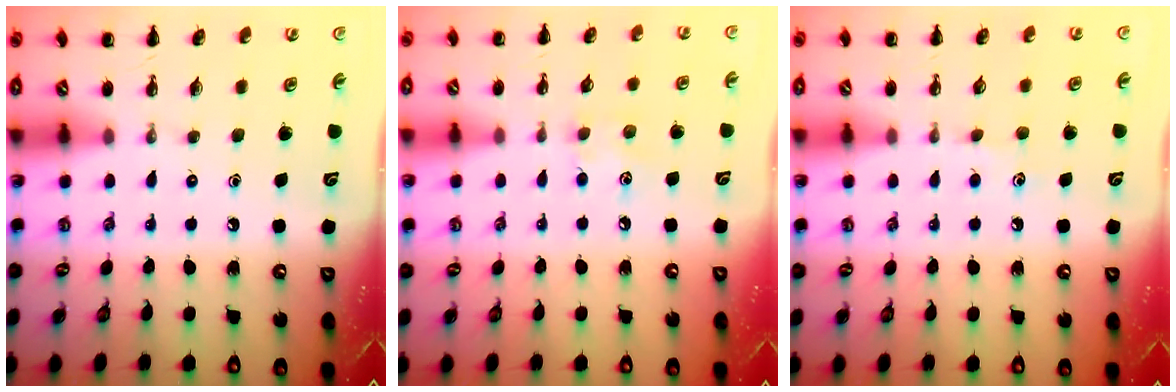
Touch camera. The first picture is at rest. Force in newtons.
{"total": 5.7, "press": 5.6, "slide": 1.5}
{"total": 4.0, "press": 3.8, "slide": 1.2}